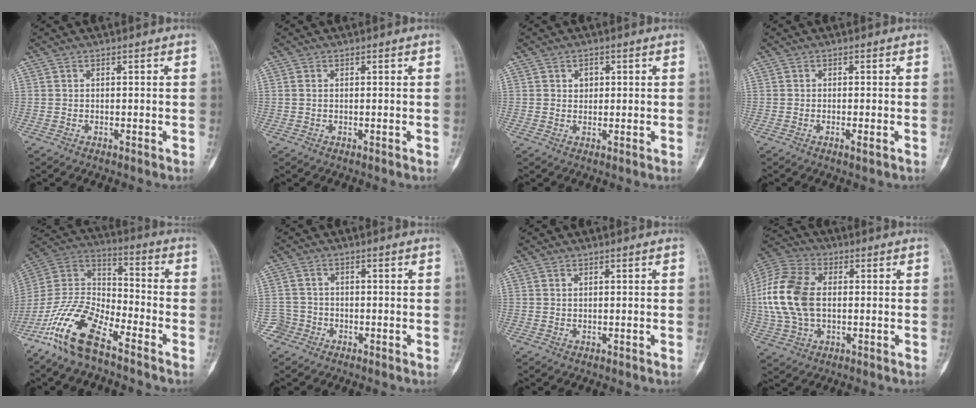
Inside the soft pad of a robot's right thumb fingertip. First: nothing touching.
{"total": 0.8, "force": [0.2, 0.5, 0.6], "torque": [-0.017, 0.003, 0.006]}
{"total": 2.0, "force": [0.6, 1.7, 1.0], "torque": [-0.002, -0.001, 0.008]}
{"total": 1.2, "force": [-0.5, 0.2, 1.1], "torque": [-0.019, -0.002, -0.009]}
{"total": 16.2, "force": [-10.8, 5.9, 10.6], "torque": [-0.212, 0.064, -0.213]}
{"total": 2.9, "force": [-1.4, 2.5, -0.5], "torque": [0.022, 0.013, -0.030]}
{"total": 0.6, "force": [0.4, 0.3, 0.3], "torque": [-0.005, 0.000, 0.008]}
{"total": 15.8, "force": [0.8, 9.9, 12.3], "torque": [-0.266, 0.017, 0.015]}